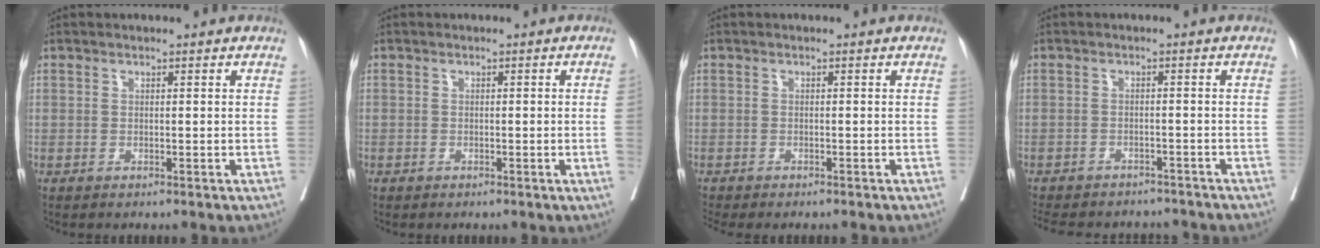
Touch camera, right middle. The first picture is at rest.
{"total": 0.7, "force": [0.3, 0.0, 0.6], "torque": [-0.009, 0.005, 0.004]}
{"total": 4.7, "force": [-4.1, 0.8, 2.1], "torque": [-0.021, -0.002, -0.057]}
{"total": 13.9, "force": [-12.3, 4.9, 4.3], "torque": [-0.104, 0.002, -0.152]}